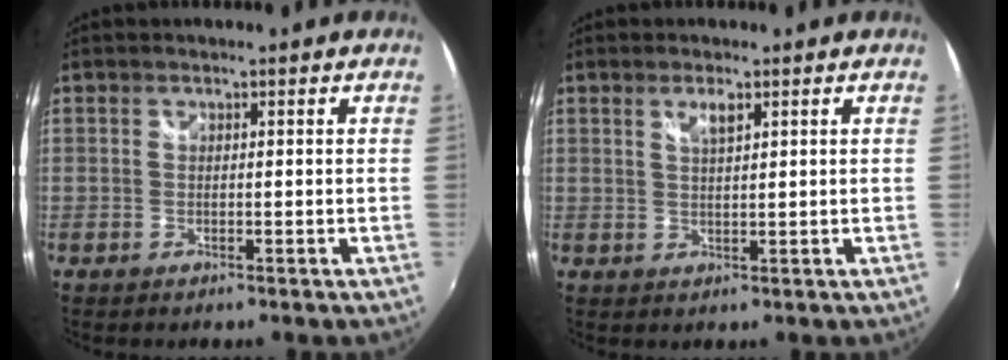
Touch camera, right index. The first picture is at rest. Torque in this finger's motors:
{"motor_torque": [0.08, 0.16, 0.02, 0.03]}